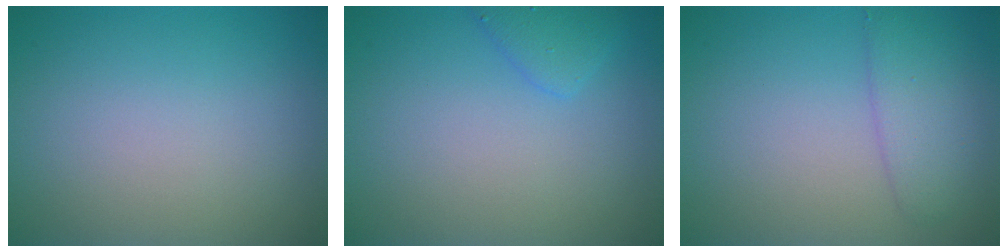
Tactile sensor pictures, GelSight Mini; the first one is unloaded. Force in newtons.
{"total": 1.7, "press": 1.7, "slide": 0.1}
{"total": 2.9, "press": 2.9, "slide": 0.1}